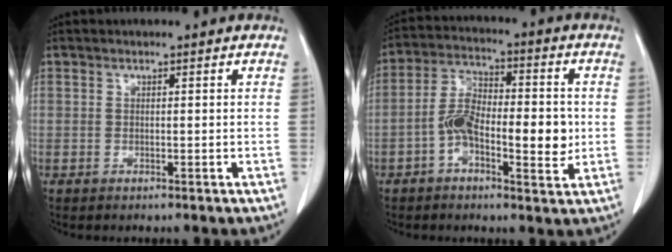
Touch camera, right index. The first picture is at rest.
{"total": 10.7, "force": [-1.7, 4.3, 9.6], "torque": [-0.170, 0.020, -0.030]}